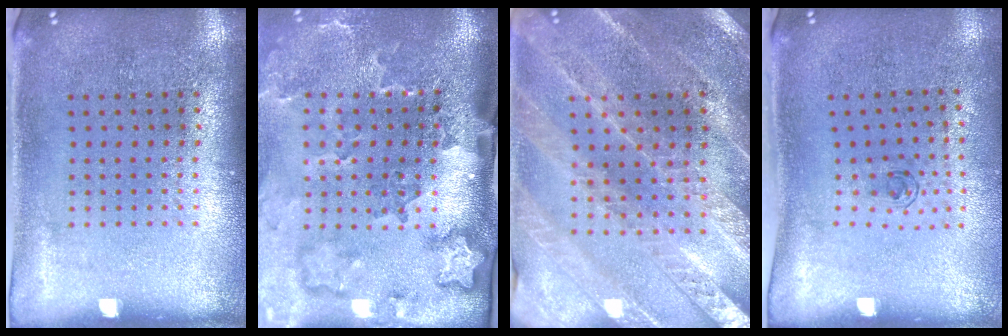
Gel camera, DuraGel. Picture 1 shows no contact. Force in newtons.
{"total": 3.4, "press": 2.4, "slide": 2.5}
{"total": 2.4, "press": 2.4, "slide": 0.2}
{"total": 0.7, "press": 0.2, "slide": 0.6}